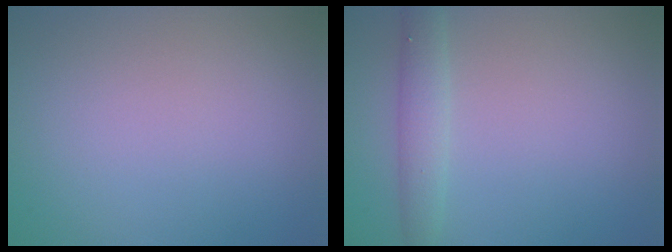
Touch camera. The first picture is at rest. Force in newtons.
{"total": 2.4, "press": 2.4, "slide": 0.1}